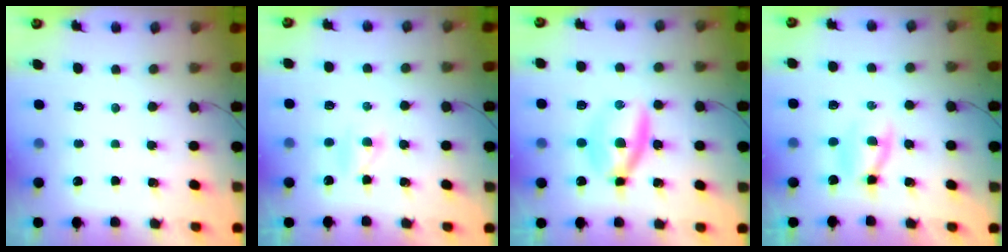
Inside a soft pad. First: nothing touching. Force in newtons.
{"total": 2.0, "press": 1.8, "slide": 0.9}
{"total": 6.1, "press": 6.0, "slide": 1.2}
{"total": 2.2, "press": 2.0, "slide": 1.1}